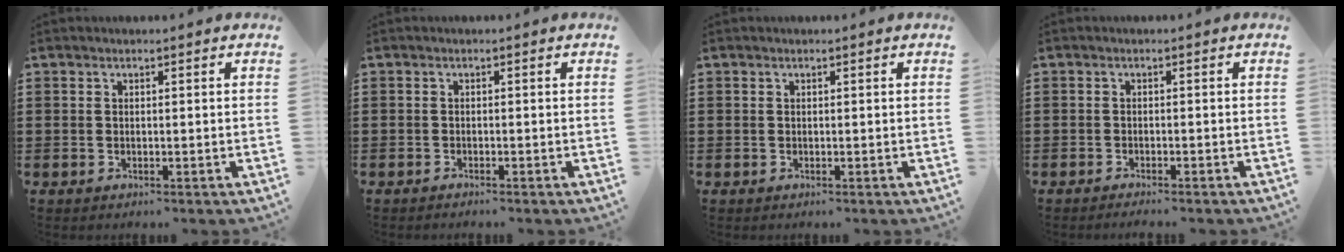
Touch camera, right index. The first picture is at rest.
{"total": 0.8, "force": [-0.8, -0.1, 0.1], "torque": [-0.003, -0.004, -0.016]}
{"total": 0.0}
{"total": 1.1, "force": [-1.1, -0.2, 0.1], "torque": [-0.004, -0.002, -0.021]}